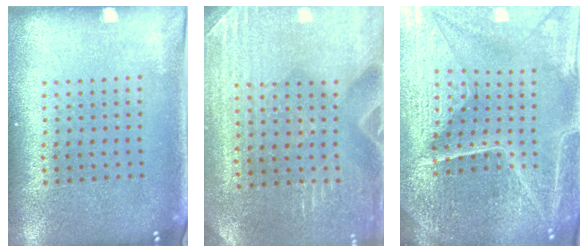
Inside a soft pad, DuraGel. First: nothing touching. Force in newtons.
{"total": 3.0, "press": 3.0, "slide": 0.2}
{"total": 5.9, "press": 5.4, "slide": 2.4}